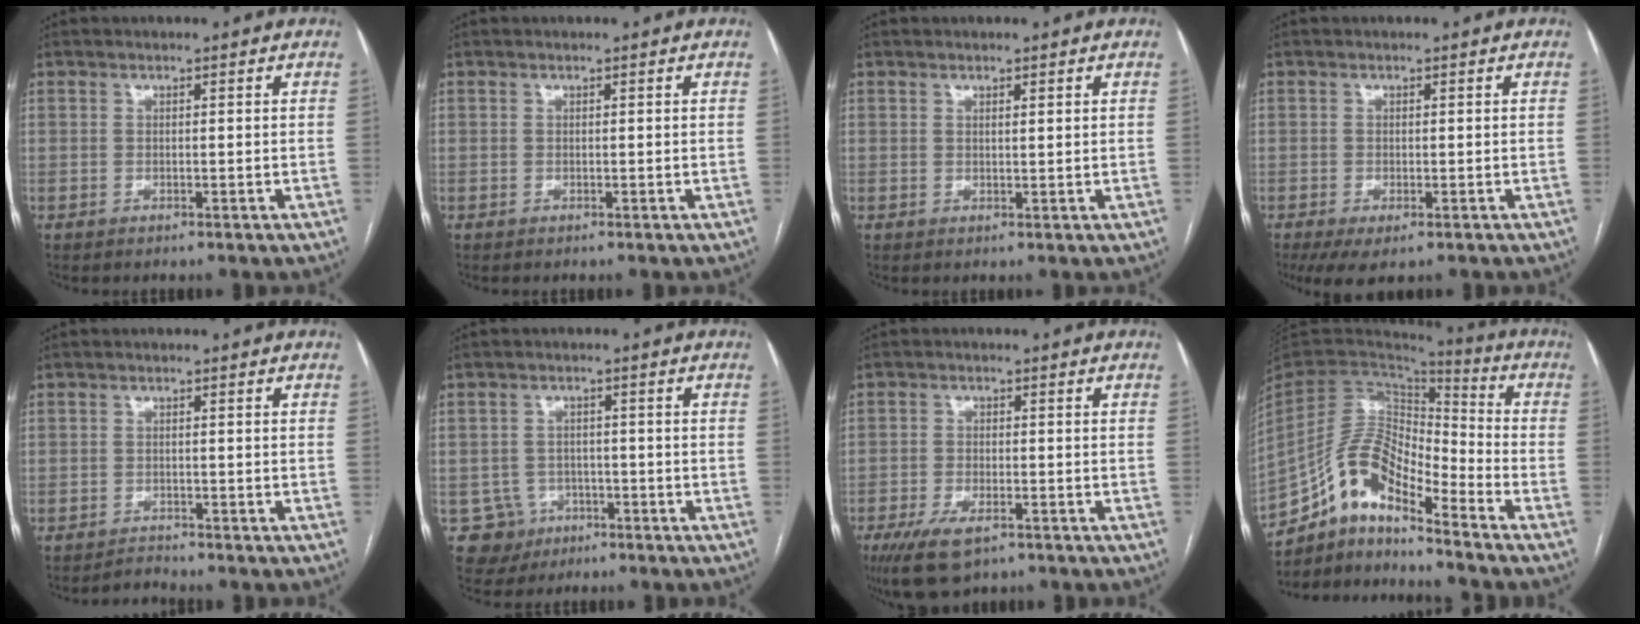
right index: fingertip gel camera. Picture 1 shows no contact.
{"total": 0.0}
{"total": 0.8, "force": [0.5, 0.0, 0.6], "torque": [-0.011, -0.002, 0.009]}
{"total": 4.7, "force": [-3.0, 1.7, 3.2], "torque": [-0.048, -0.011, -0.045]}
{"total": 1.5, "force": [-1.3, 0.0, -0.6], "torque": [0.014, -0.009, -0.021]}
{"total": 5.4, "force": [-2.2, 4.9, -0.1], "torque": [0.007, 0.012, -0.030]}
{"total": 7.3, "force": [-4.6, 2.9, 4.8], "torque": [-0.090, -0.012, -0.076]}
{"total": 13.6, "force": [-10.0, 3.7, 8.4], "torque": [-0.161, 0.031, -0.184]}